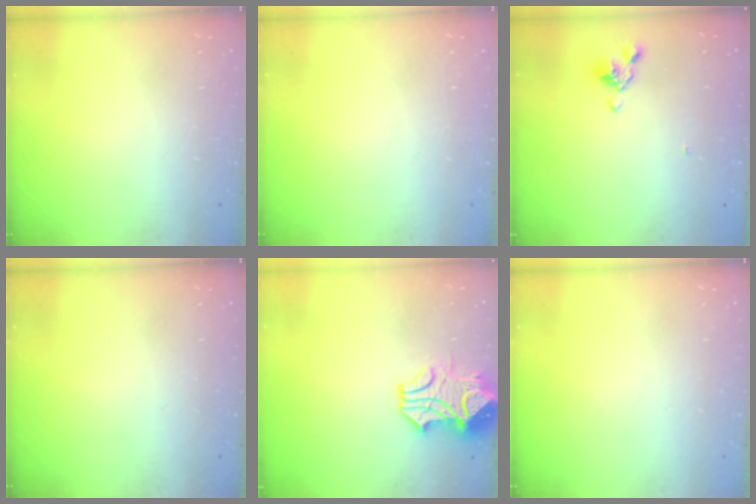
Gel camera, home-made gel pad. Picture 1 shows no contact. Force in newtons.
{"total": 0.0}
{"total": 5.7, "press": 5.6, "slide": 1.1}
{"total": 0.0}
{"total": 2.8, "press": 2.5, "slide": 1.2}
{"total": 0.0}